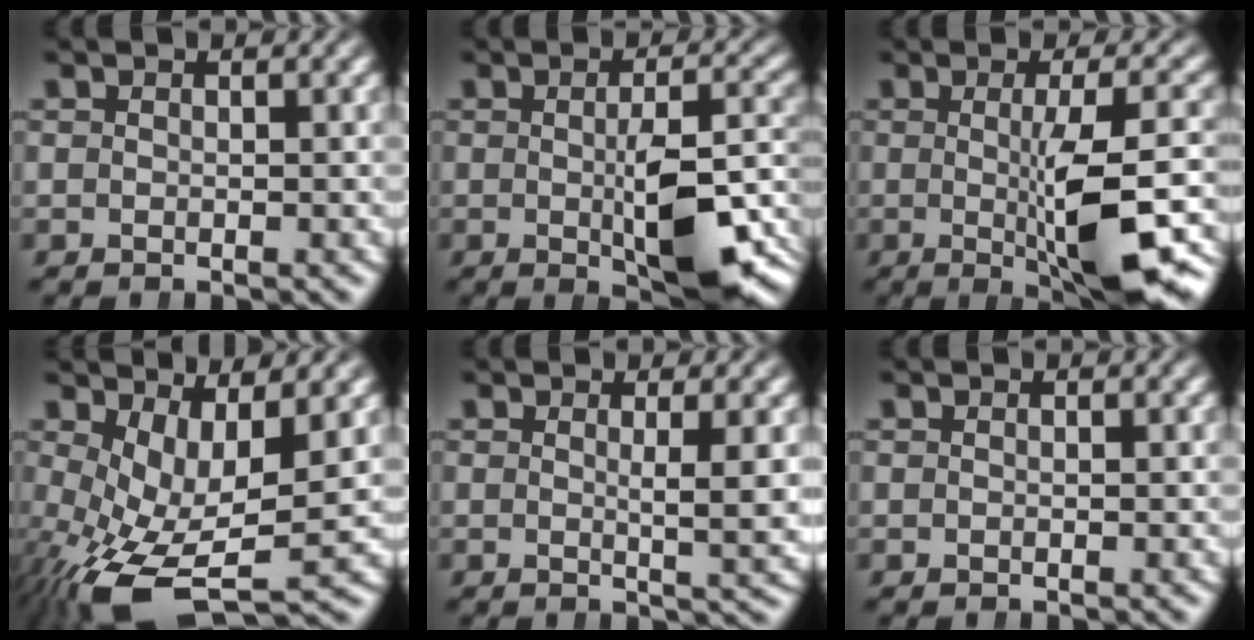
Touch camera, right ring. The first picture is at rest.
{"total": 7.4, "force": [-2.5, 1.9, 6.7], "torque": [-0.073, -0.003, -0.033]}
{"total": 8.5, "force": [-1.7, 1.2, 8.3], "torque": [-0.104, -0.009, -0.016]}
{"total": 7.0, "force": [-2.6, 3.1, 5.7], "torque": [-0.124, -0.054, -0.012]}
{"total": 2.4, "force": [0.8, -0.8, 2.2], "torque": [-0.029, -0.009, 0.015]}
{"total": 0.0}